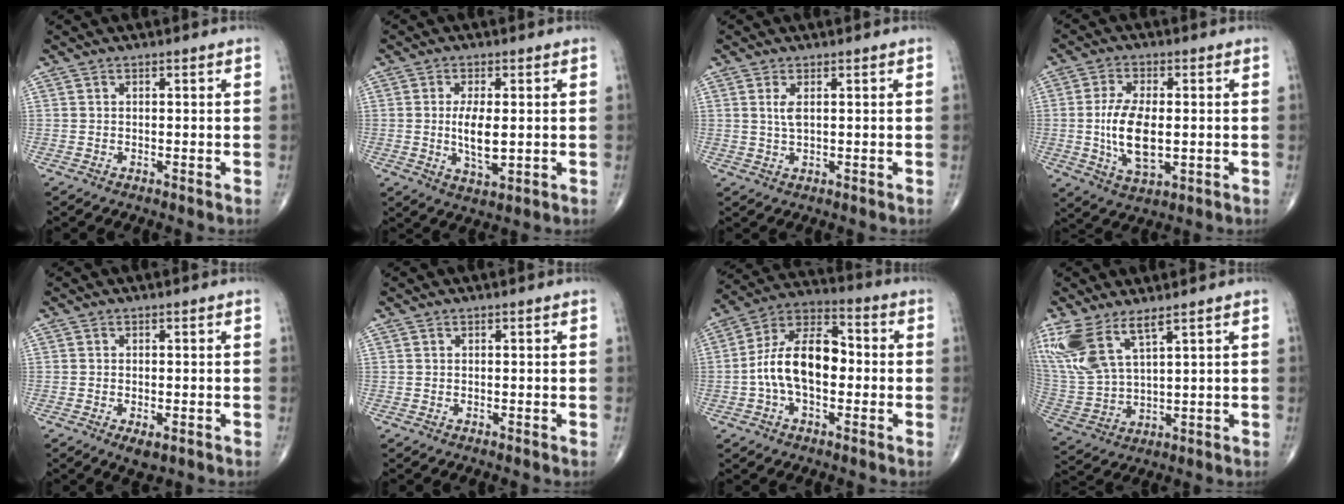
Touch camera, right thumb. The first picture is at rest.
{"total": 7.0, "force": [-0.1, 2.9, 6.4], "torque": [-0.116, -0.015, 0.002]}
{"total": 2.5, "force": [0.8, 0.9, 2.2], "torque": [-0.048, -0.003, 0.021]}
{"total": 10.9, "force": [-0.6, 5.3, 9.5], "torque": [-0.182, -0.008, -0.006]}
{"total": 2.9, "force": [-1.2, 1.4, 2.3], "torque": [-0.038, -0.003, -0.015]}
{"total": 0.0}
{"total": 14.5, "force": [-1.2, 8.3, 11.9], "torque": [-0.206, 0.042, -0.031]}
{"total": 12.2, "force": [7.4, 4.3, 8.6], "torque": [-0.200, -0.026, 0.167]}